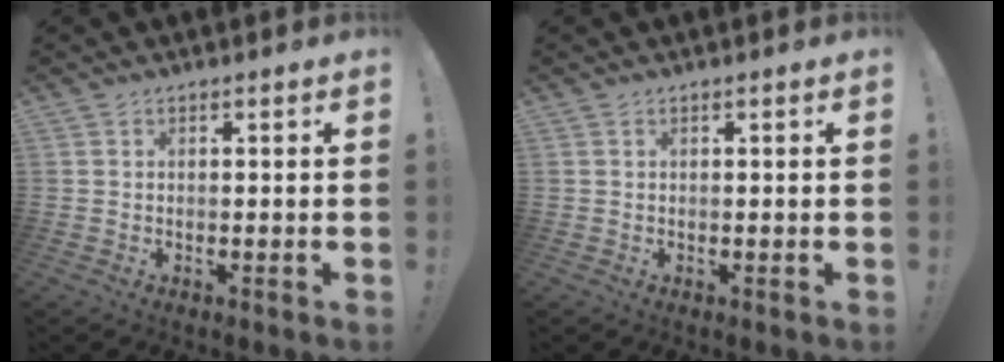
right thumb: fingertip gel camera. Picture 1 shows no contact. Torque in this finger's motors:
{"motor_torque": [-0.01, 0.02, 0.01, 0.06, 0.04]}